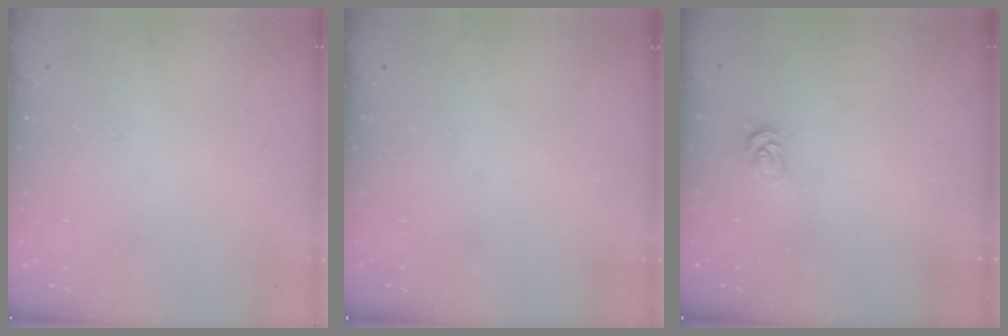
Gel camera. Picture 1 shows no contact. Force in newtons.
{"total": 0.0}
{"total": 2.0, "press": 2.0, "slide": 0.3}